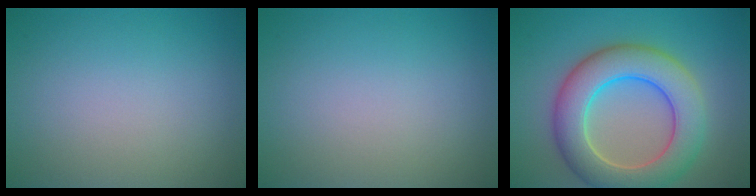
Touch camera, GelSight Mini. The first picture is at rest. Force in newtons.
{"total": 0.0}
{"total": 8.7, "press": 8.6, "slide": 0.4}